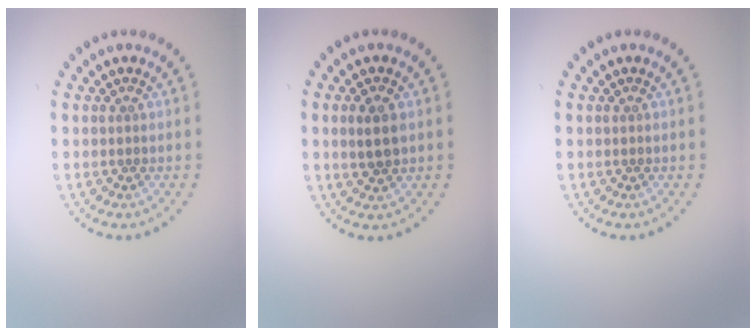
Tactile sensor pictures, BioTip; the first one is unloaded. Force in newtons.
{"total": 2.4, "press": 2.3, "slide": 0.6}
{"total": 0.0}